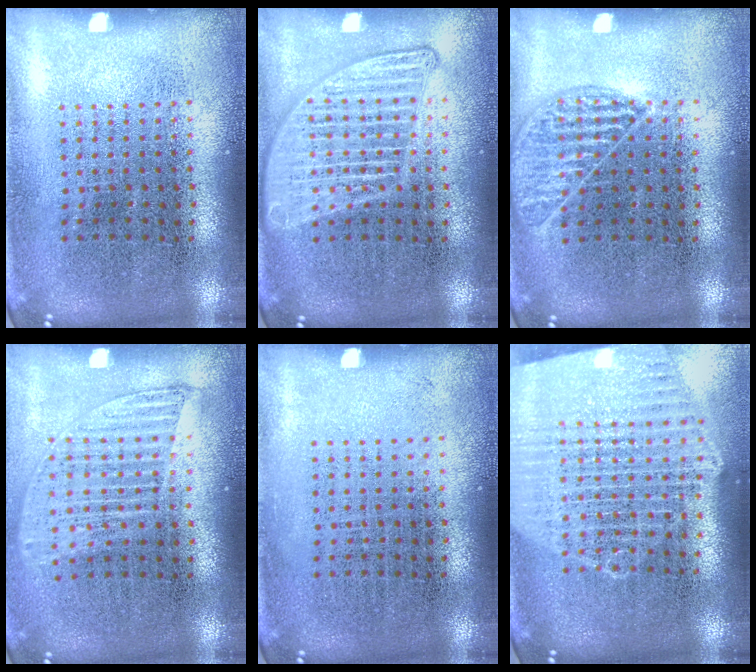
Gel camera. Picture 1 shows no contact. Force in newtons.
{"total": 2.8, "press": 2.8, "slide": 0.3}
{"total": 1.1, "press": 1.0, "slide": 0.4}
{"total": 1.3, "press": 1.1, "slide": 0.6}
{"total": 0.0}
{"total": 2.1, "press": 1.9, "slide": 1.0}